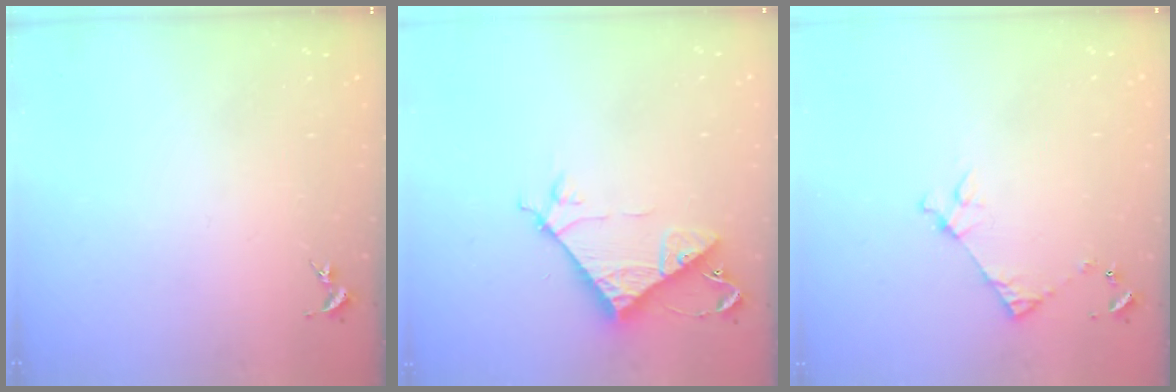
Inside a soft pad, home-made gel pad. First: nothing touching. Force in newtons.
{"total": 7.7, "press": 7.7, "slide": 0.7}
{"total": 5.0, "press": 5.0, "slide": 0.4}